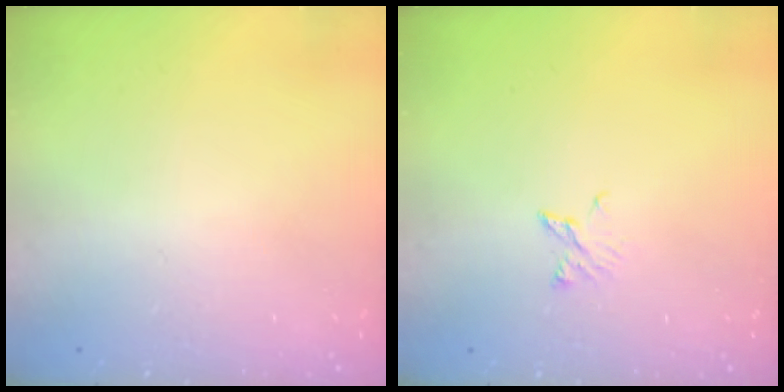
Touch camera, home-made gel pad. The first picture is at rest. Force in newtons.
{"total": 3.7, "press": 3.7, "slide": 0.4}